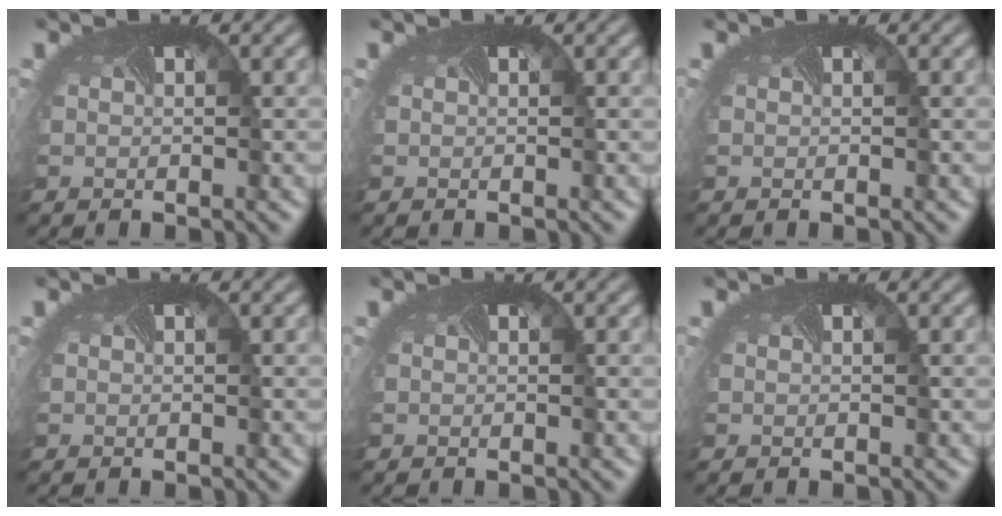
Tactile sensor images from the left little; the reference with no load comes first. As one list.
[{"total": 0.0}, {"total": 0.0}, {"total": 0.0}, {"total": 0.0}, {"total": 0.0}]